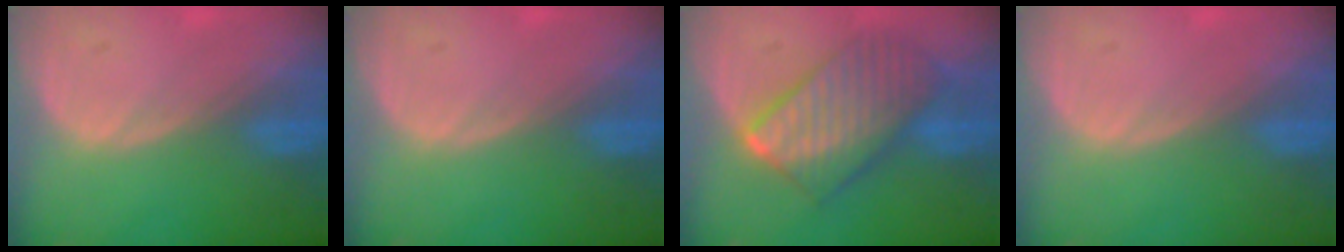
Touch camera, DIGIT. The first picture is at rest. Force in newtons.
{"total": 0.0}
{"total": 10.2, "press": 10.2, "slide": 0.8}
{"total": 0.0}